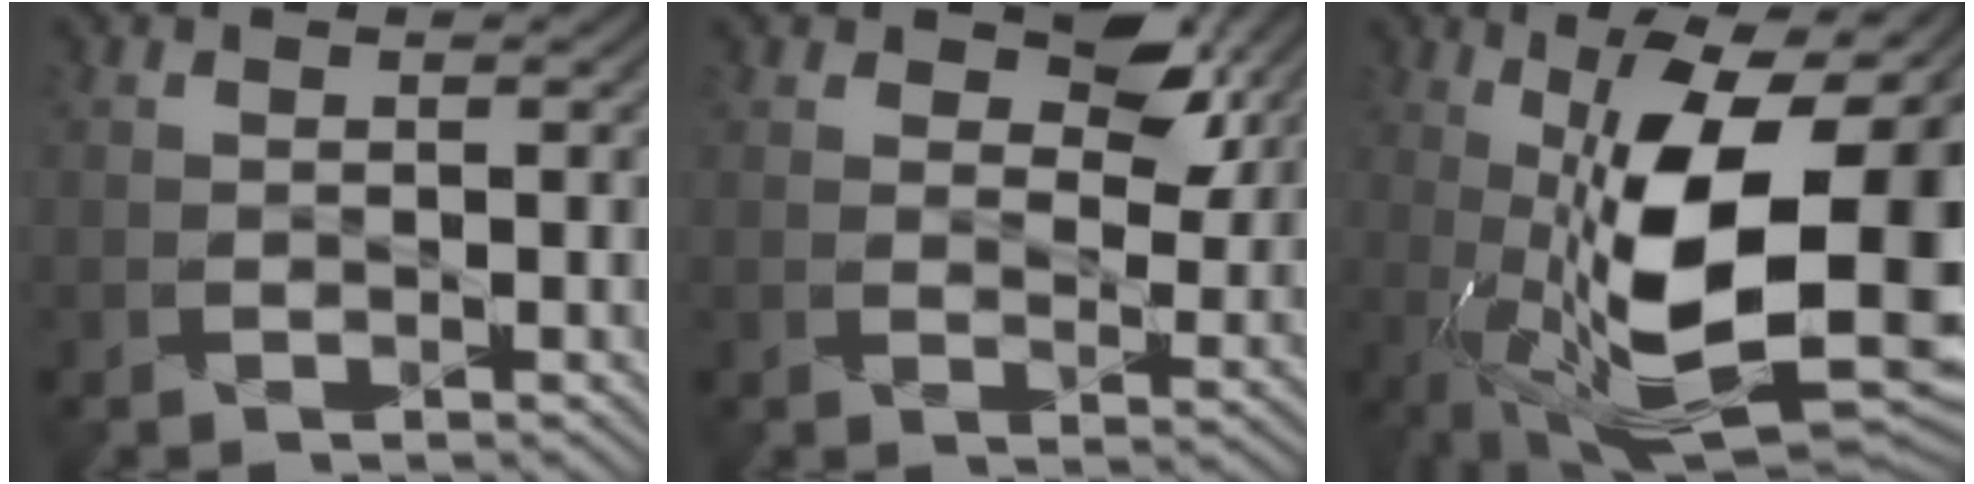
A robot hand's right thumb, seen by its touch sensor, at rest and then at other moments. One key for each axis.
{"total": 7.0, "fx": 4.0, "fy": 3.9, "fz": 4.3, "tx": -0.064, "ty": -0.005, "tz": 0.053}
{"total": 18.7, "fx": -0.4, "fy": 7.0, "fz": 17.3, "tx": -0.286, "ty": -0.016, "tz": -0.002}